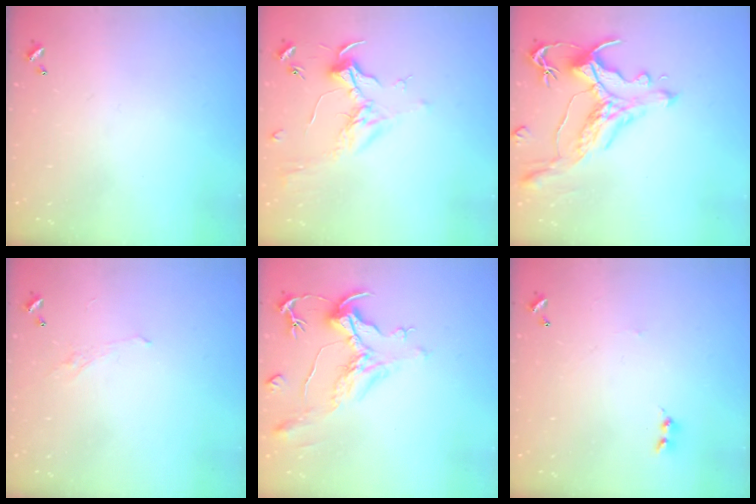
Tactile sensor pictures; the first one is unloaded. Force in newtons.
{"total": 1.8, "press": 1.6, "slide": 0.7}
{"total": 1.7, "press": 1.2, "slide": 1.1}
{"total": 1.1, "press": 0.8, "slide": 0.7}
{"total": 1.9, "press": 1.4, "slide": 1.2}
{"total": 0.0}